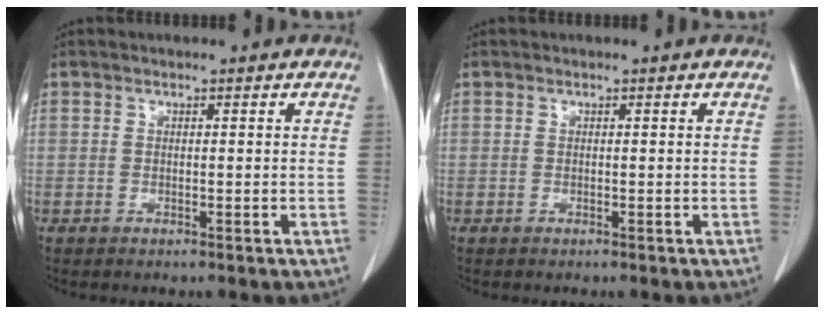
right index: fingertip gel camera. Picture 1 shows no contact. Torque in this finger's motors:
{"motor_torque": [0.00, 0.00, 0.00, 0.00]}